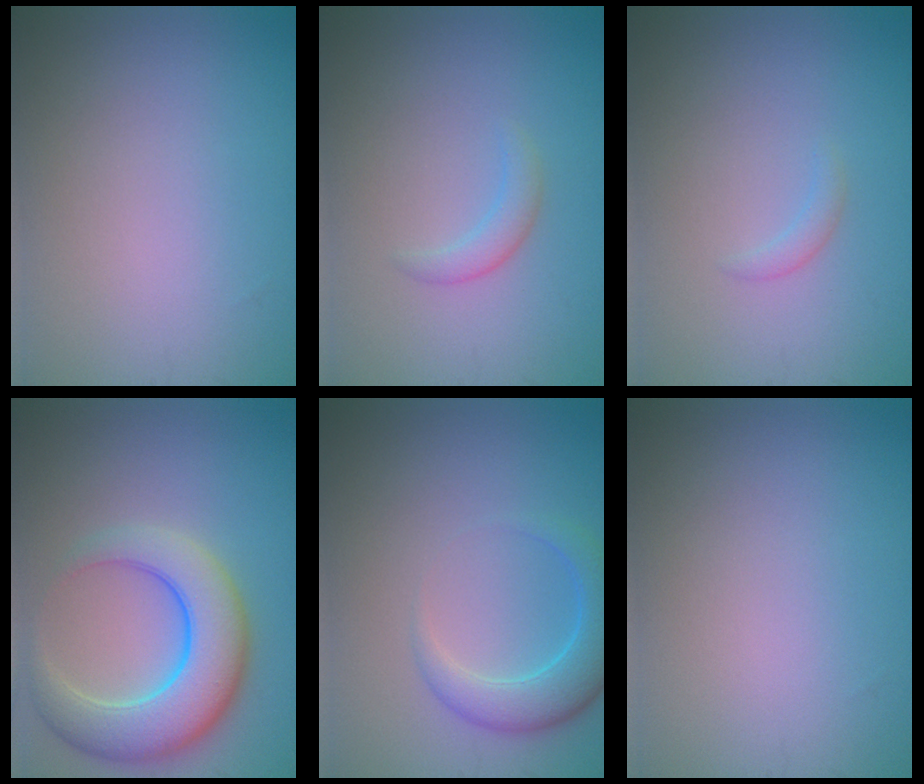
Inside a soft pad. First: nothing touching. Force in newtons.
{"total": 1.5, "press": 1.5, "slide": 0.1}
{"total": 0.9, "press": 0.9, "slide": 0.1}
{"total": 7.5, "press": 7.5, "slide": 0.3}
{"total": 4.0, "press": 4.0, "slide": 0.3}
{"total": 0.0}